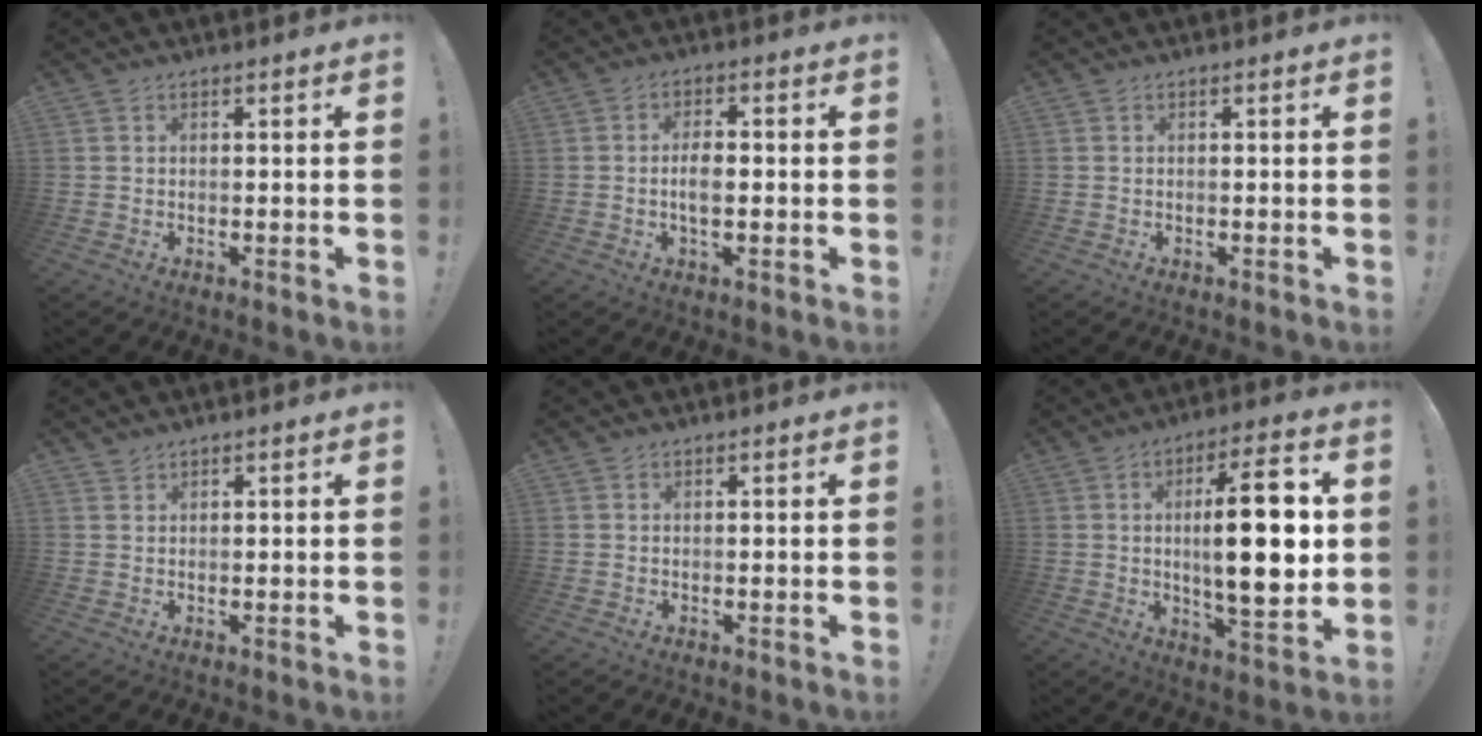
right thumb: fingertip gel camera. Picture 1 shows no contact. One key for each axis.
{"total": 4.9, "fx": -0.9, "fy": 2.2, "fz": 4.3, "tx": -0.074, "ty": 0.003, "tz": -0.022}
{"total": 0.0}
{"total": 1.1, "fx": 1.0, "fy": 0.3, "fz": 0.1, "tx": 0.000, "ty": -0.003, "tz": 0.020}
{"total": 0.0}
{"total": 18.8, "fx": 1.7, "fy": 5.5, "fz": 17.9, "tx": -0.288, "ty": -0.009, "tz": 0.014}